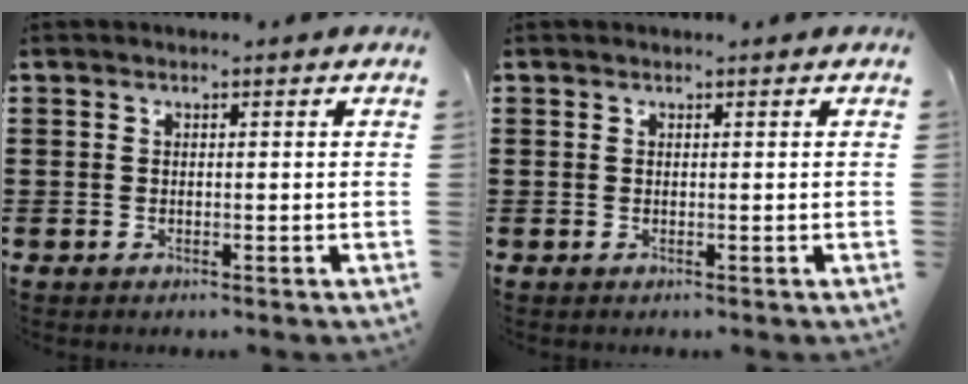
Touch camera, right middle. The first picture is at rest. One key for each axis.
{"total": 0.0}